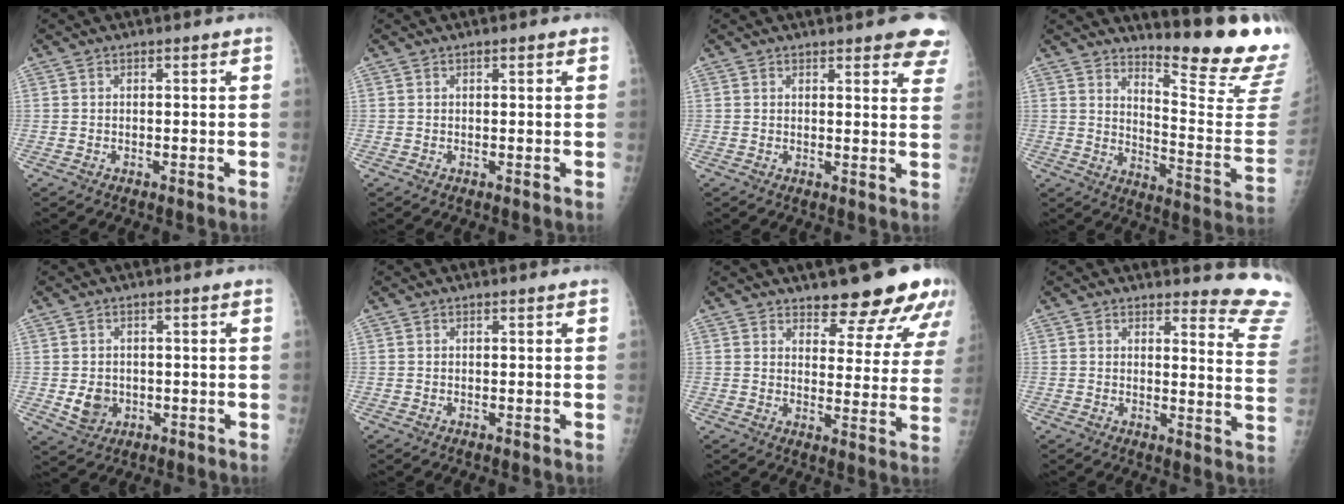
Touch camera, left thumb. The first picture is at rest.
{"total": 1.1, "force": [0.5, 0.3, 0.9], "torque": [-0.014, 0.001, 0.005]}
{"total": 8.6, "force": [6.3, 2.5, 5.3], "torque": [-0.032, -0.024, 0.059]}
{"total": 19.0, "force": [17.2, 0.6, 8.1], "torque": [-0.092, -0.207, 0.225]}
{"total": 4.5, "force": [-0.8, 3.9, 2.1], "torque": [-0.019, 0.002, -0.002]}
{"total": 0.0}
{"total": 13.8, "force": [11.0, 4.9, 6.8], "torque": [-0.034, -0.073, 0.129]}
{"total": 11.1, "force": [11.0, 1.2, 0.9], "torque": [0.027, -0.144, 0.088]}